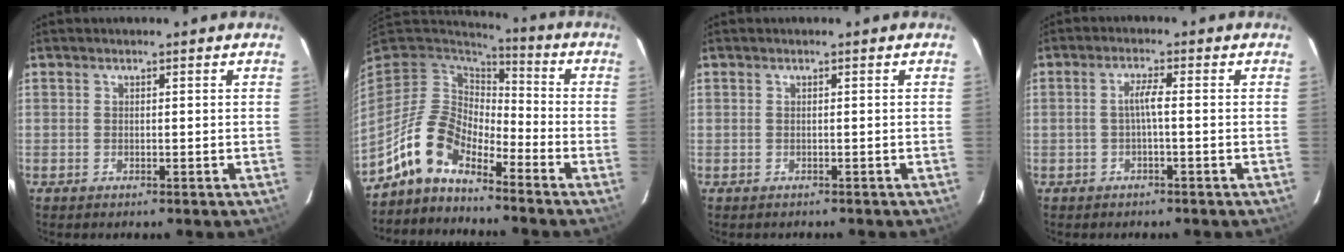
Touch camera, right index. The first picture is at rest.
{"total": 10.6, "force": [-7.7, 4.6, 5.5], "torque": [-0.111, 0.012, -0.159]}
{"total": 0.6, "force": [-0.3, 0.4, -0.1], "torque": [0.001, 0.003, 0.000]}
{"total": 2.6, "force": [-0.6, -0.1, 2.5], "torque": [-0.049, 0.005, -0.011]}